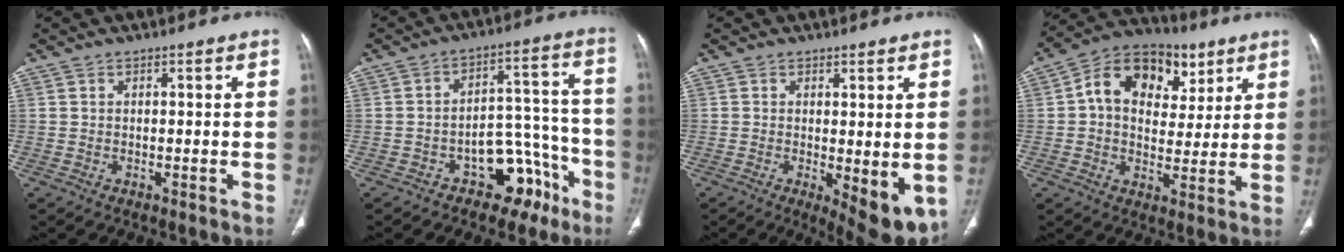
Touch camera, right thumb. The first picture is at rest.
{"total": 12.0, "force": [-7.1, 7.1, 6.6], "torque": [-0.041, 0.090, -0.098]}
{"total": 8.4, "force": [-1.4, 3.0, 7.7], "torque": [-0.103, -0.025, -0.013]}
{"total": 15.9, "force": [5.7, 11.4, 9.6], "torque": [-0.113, 0.008, 0.085]}